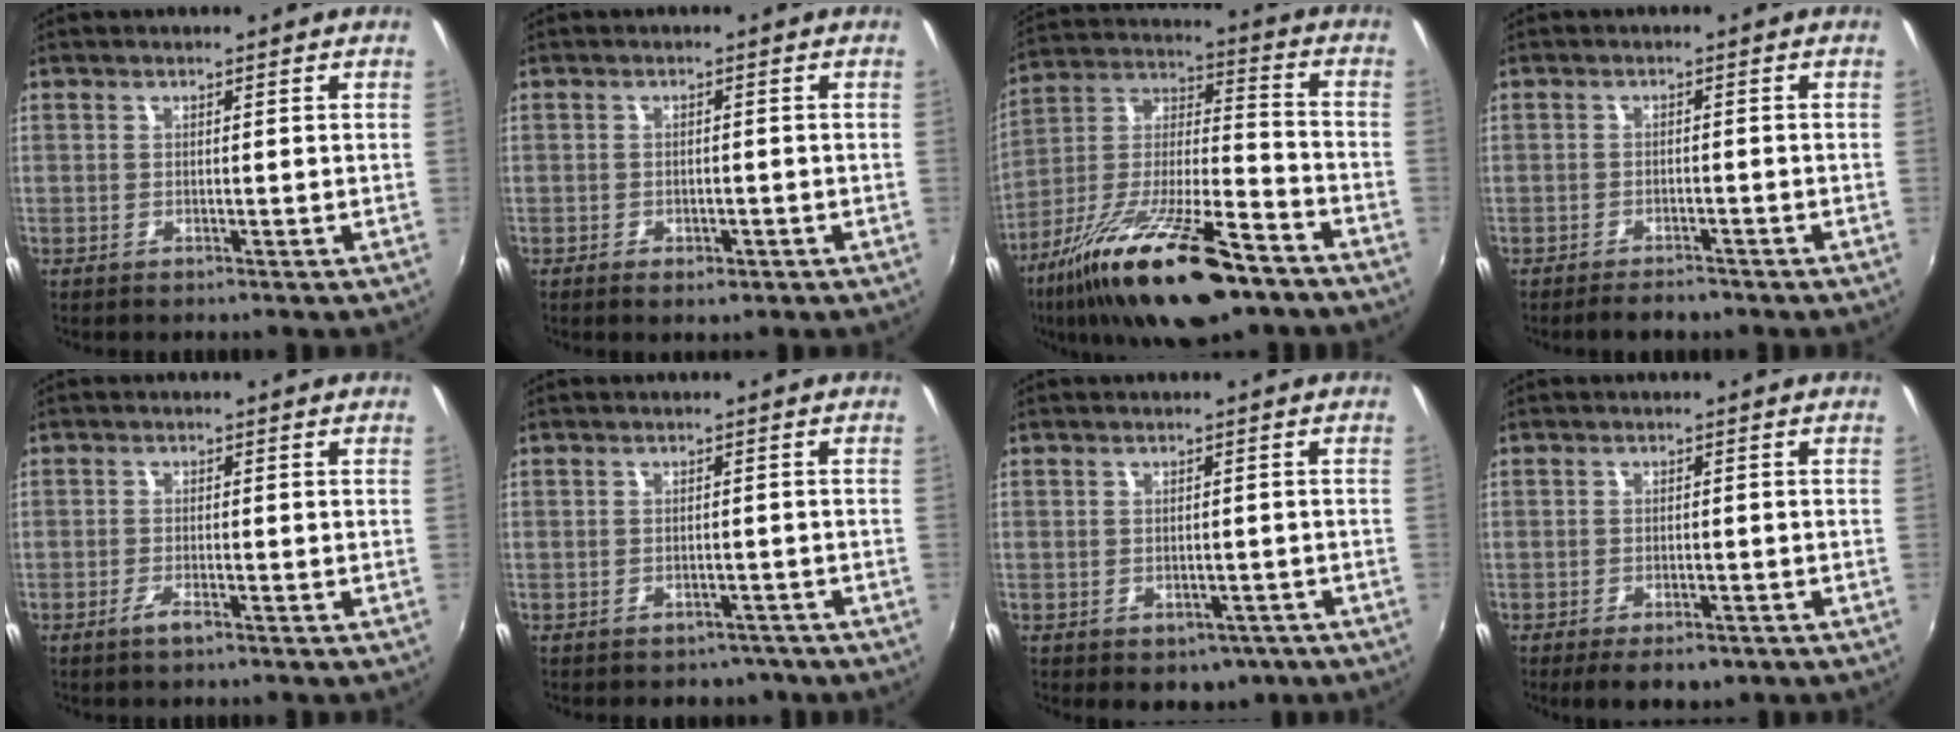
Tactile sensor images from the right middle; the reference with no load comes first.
{"total": 3.0, "force": [-1.7, 1.8, 1.8], "torque": [-0.035, -0.007, -0.025]}
{"total": 24.1, "force": [-14.9, 7.1, 17.5], "torque": [-0.318, -0.031, -0.254]}
{"total": 3.9, "force": [-3.3, 1.3, 1.6], "torque": [-0.041, -0.006, -0.052]}
{"total": 2.0, "force": [-1.4, 0.4, 1.4], "torque": [-0.034, -0.003, -0.030]}
{"total": 4.8, "force": [-3.6, 2.9, 1.1], "torque": [-0.020, -0.002, -0.040]}
{"total": 5.4, "force": [-2.9, 3.9, 2.5], "torque": [-0.049, -0.014, -0.029]}
{"total": 6.1, "force": [-4.2, 2.6, 3.6], "torque": [-0.080, -0.022, -0.062]}